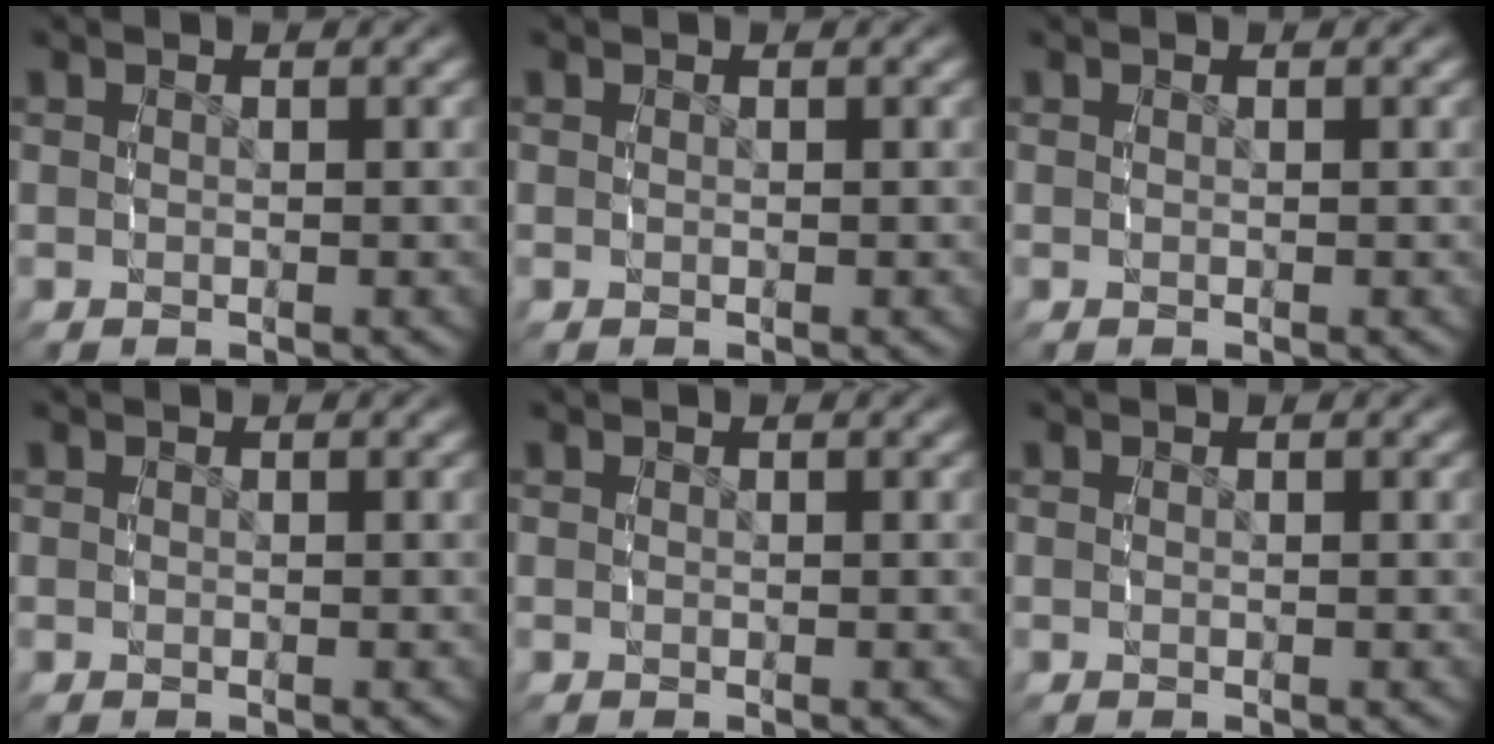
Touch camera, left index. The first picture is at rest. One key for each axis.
{"total": 0.0}
{"total": 0.0}
{"total": 0.0}
{"total": 0.0}
{"total": 0.0}